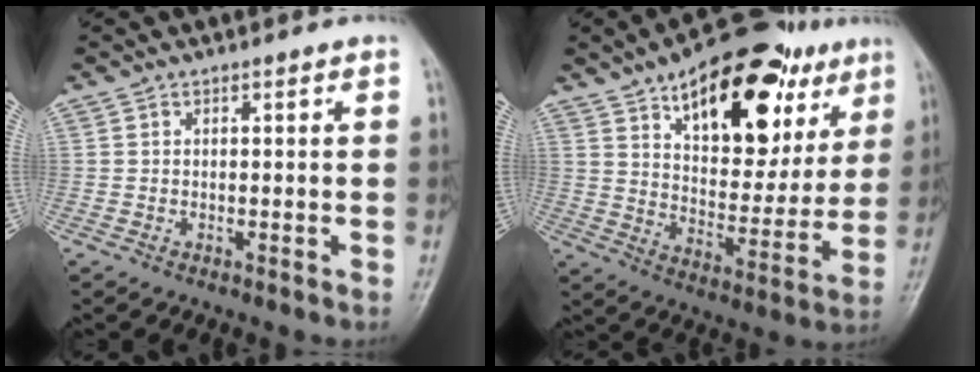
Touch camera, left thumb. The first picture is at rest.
{"total": 25.0, "force": [12.4, 12.6, 17.7], "torque": [-0.211, -0.026, 0.189]}